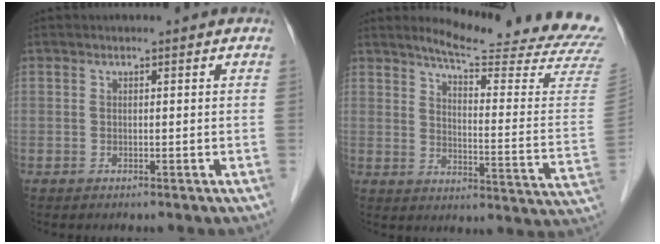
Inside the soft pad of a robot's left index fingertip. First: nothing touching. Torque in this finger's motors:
{"motor_torque": [-1.04, -1.10, 0.05, 0.01]}